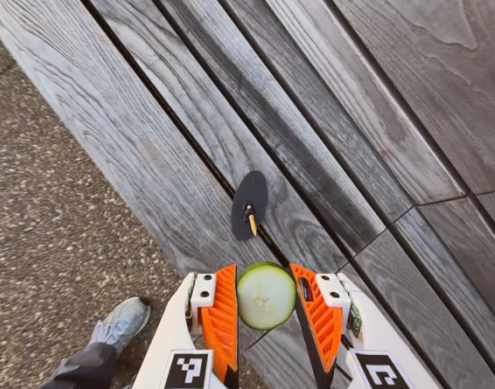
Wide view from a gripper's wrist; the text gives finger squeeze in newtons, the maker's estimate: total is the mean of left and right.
{"total": 11.2, "left": 11.6, "right": 10.8}